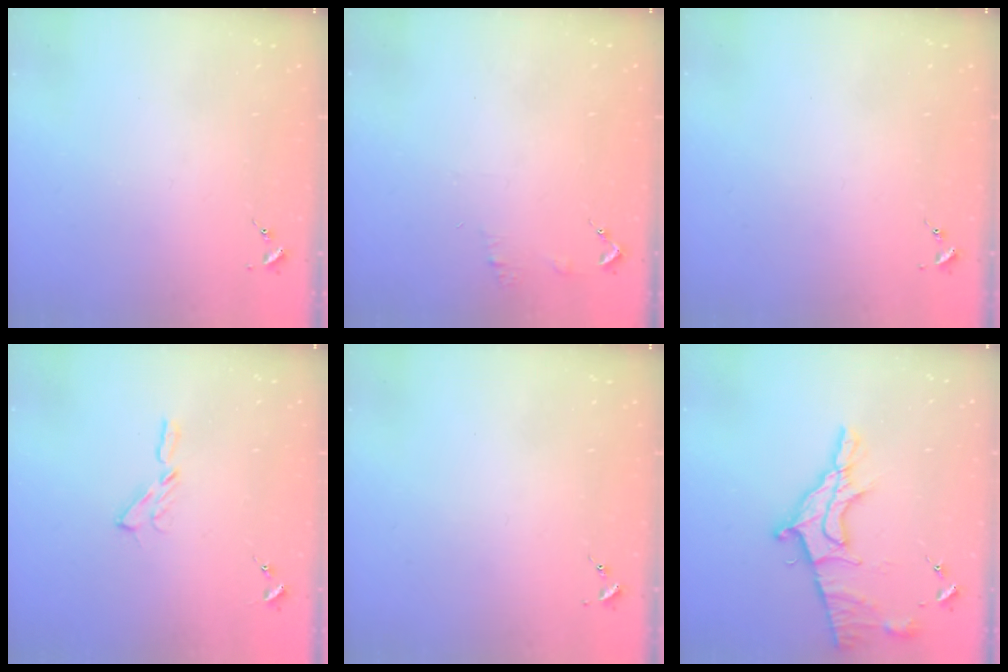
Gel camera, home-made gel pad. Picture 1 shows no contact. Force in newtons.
{"total": 5.4, "press": 5.3, "slide": 0.8}
{"total": 0.0}
{"total": 3.2, "press": 3.2, "slide": 0.3}
{"total": 0.0}
{"total": 15.9, "press": 15.8, "slide": 1.2}